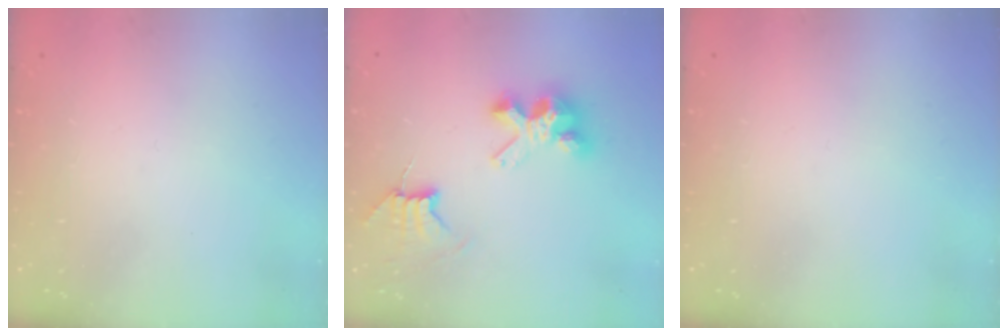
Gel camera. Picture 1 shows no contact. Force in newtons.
{"total": 7.5, "press": 7.5, "slide": 0.6}
{"total": 0.0}